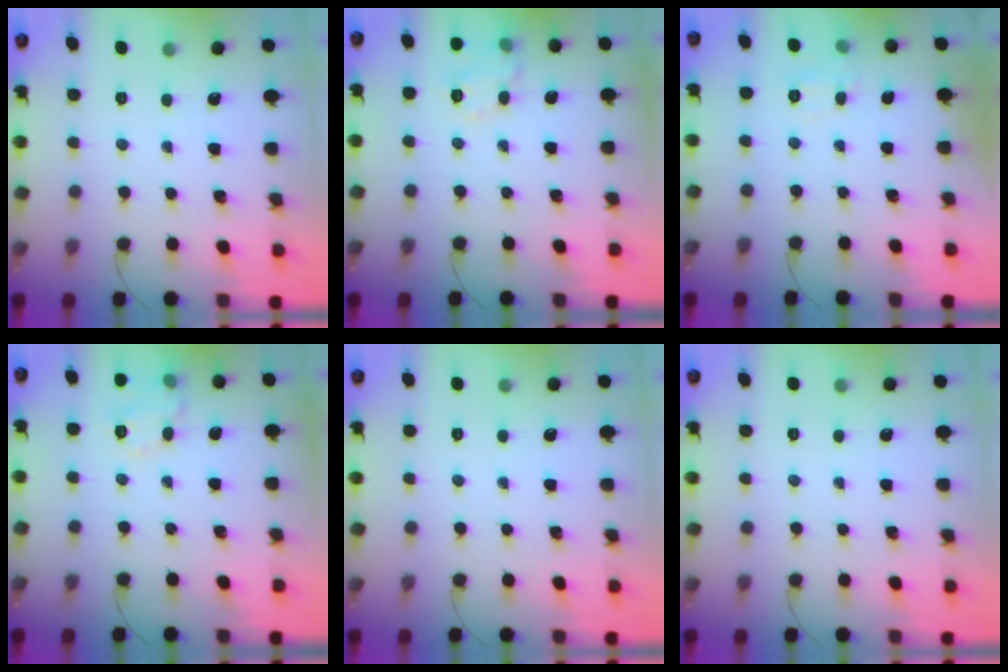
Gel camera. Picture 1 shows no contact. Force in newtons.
{"total": 10.7, "press": 10.7, "slide": 0.5}
{"total": 5.9, "press": 5.8, "slide": 1.4}
{"total": 10.7, "press": 10.7, "slide": 0.5}
{"total": 0.0}
{"total": 0.0}